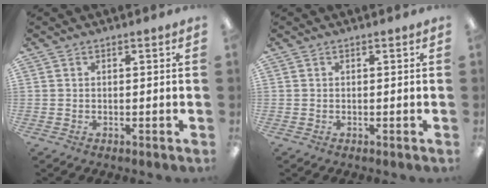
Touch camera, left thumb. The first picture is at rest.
{"total": 0.0}